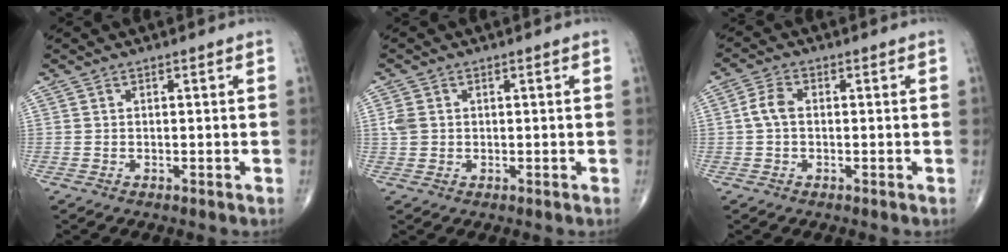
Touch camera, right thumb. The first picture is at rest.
{"total": 2.6, "force": [0.3, 2.1, 1.5], "torque": [-0.035, 0.002, 0.008]}
{"total": 3.6, "force": [0.0, 2.3, 2.8], "torque": [-0.057, 0.009, -0.005]}